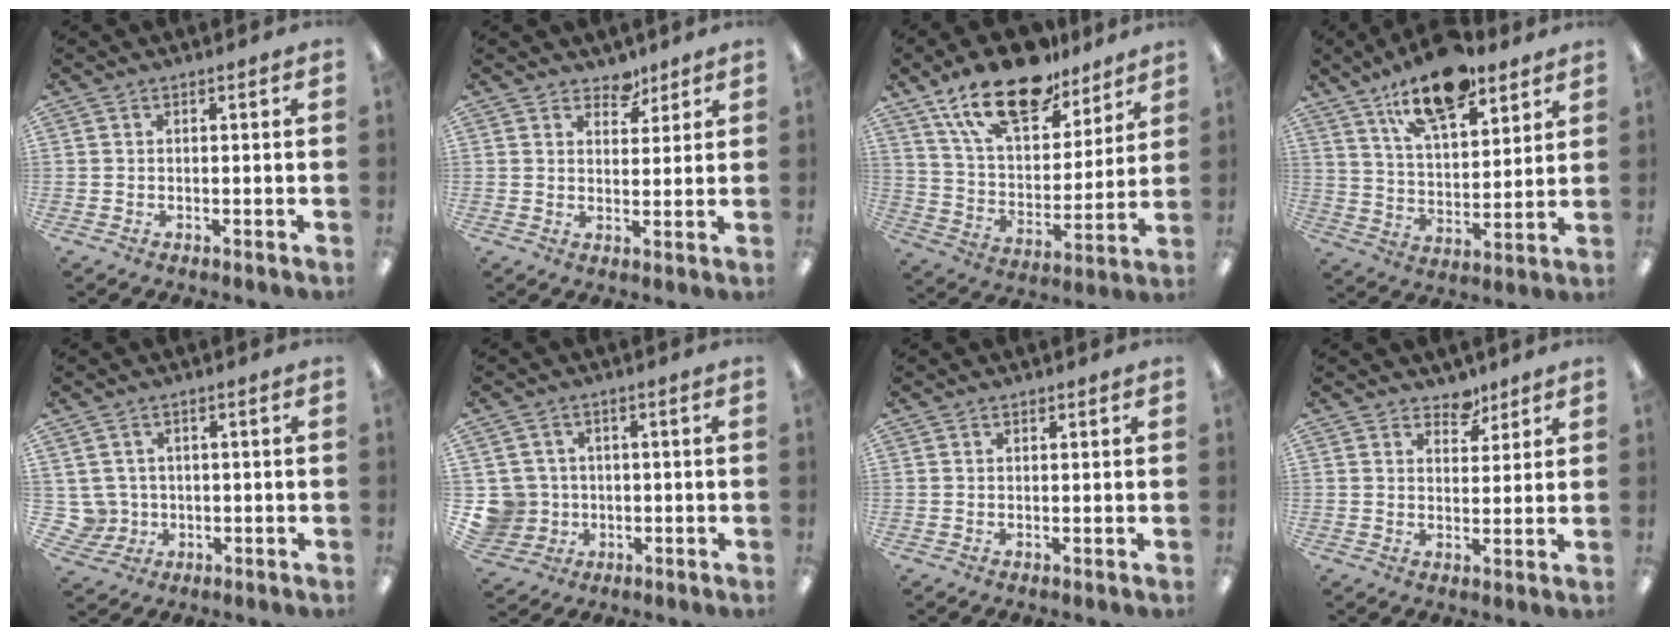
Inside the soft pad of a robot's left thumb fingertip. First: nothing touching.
{"total": 5.0, "force": [4.1, 2.8, 1.1], "torque": [-0.001, -0.026, 0.070]}
{"total": 18.9, "force": [13.7, 8.4, 10.0], "torque": [-0.176, -0.068, 0.240]}
{"total": 16.2, "force": [11.5, 6.7, 9.2], "torque": [-0.147, -0.054, 0.198]}
{"total": 4.9, "force": [0.7, 4.8, 0.7], "torque": [-0.034, 0.002, 0.016]}
{"total": 6.4, "force": [0.2, 6.4, 0.8], "torque": [-0.039, 0.008, 0.011]}
{"total": 0.7, "force": [0.6, 0.3, 0.2], "torque": [-0.005, 0.001, 0.011]}
{"total": 5.2, "force": [4.2, 2.8, 1.2], "torque": [-0.003, -0.026, 0.074]}